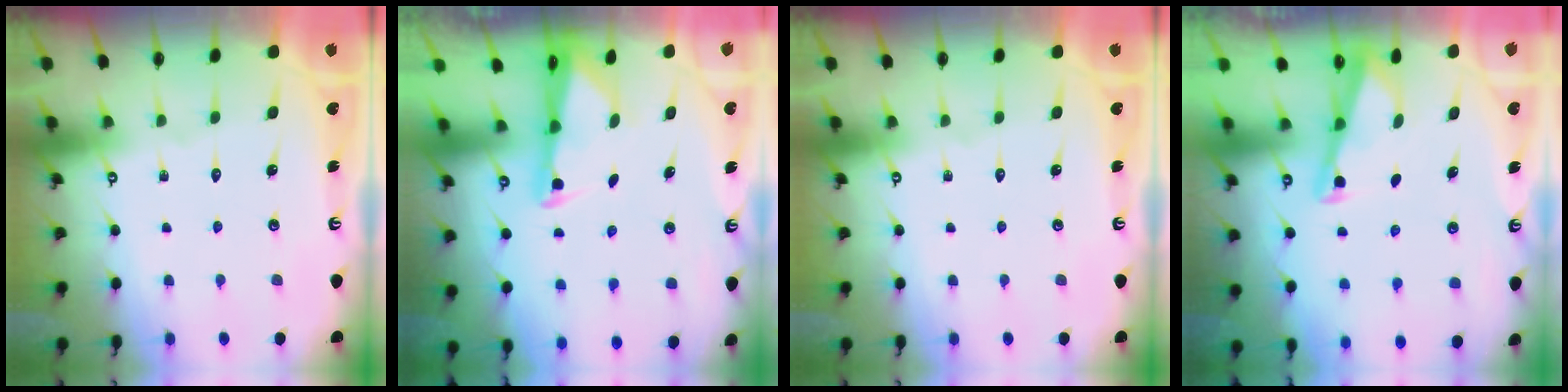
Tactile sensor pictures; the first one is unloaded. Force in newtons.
{"total": 1.9, "press": 1.9, "slide": 0.4}
{"total": 0.0}
{"total": 2.7, "press": 2.7, "slide": 0.3}